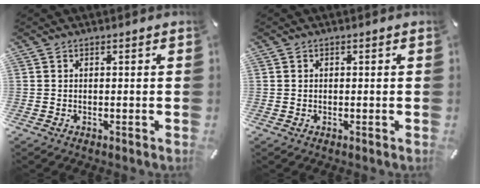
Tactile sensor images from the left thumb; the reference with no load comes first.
{"total": 0.6, "force": [0.0, 0.6, -0.2], "torque": [0.006, 0.007, -0.002]}